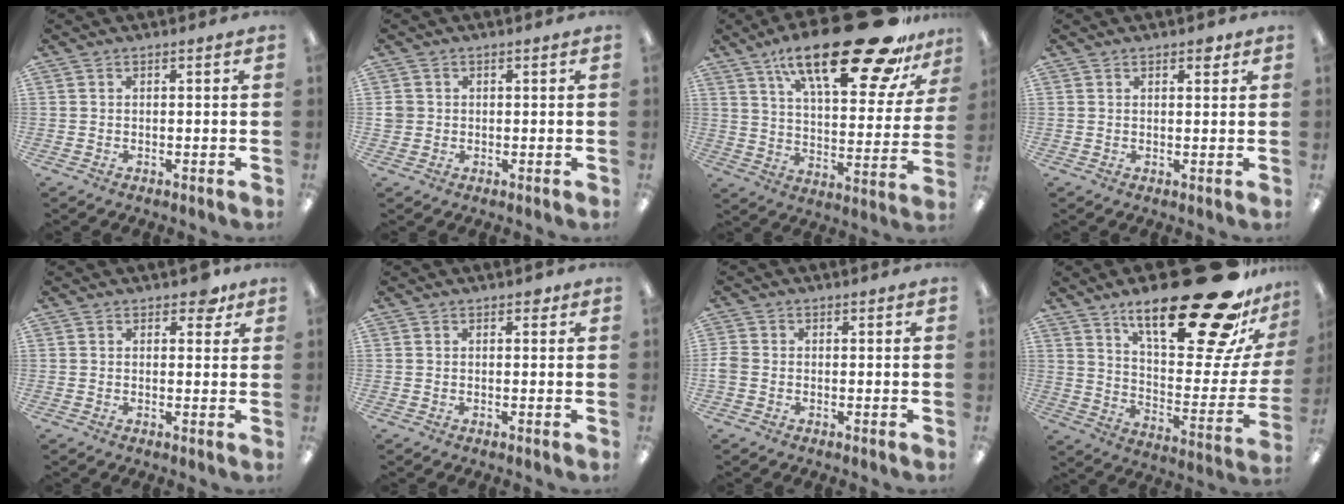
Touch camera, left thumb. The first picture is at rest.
{"total": 2.2, "force": [0.2, 2.1, 0.4], "torque": [-0.010, 0.004, 0.002]}
{"total": 27.7, "force": [18.3, 9.0, 18.8], "torque": [-0.282, -0.109, 0.292]}
{"total": 2.4, "force": [1.5, 1.2, 1.5], "torque": [-0.006, -0.008, 0.021]}
{"total": 4.0, "force": [2.6, 2.0, 2.3], "torque": [-0.020, -0.008, 0.039]}
{"total": 1.4, "force": [0.7, 0.9, 0.8], "torque": [-0.010, 0.000, 0.009]}
{"total": 2.3, "force": [-0.6, 1.9, 1.3], "torque": [-0.027, 0.004, -0.013]}
{"total": 31.2, "force": [19.8, 10.0, 22.0], "torque": [-0.296, -0.138, 0.321]}